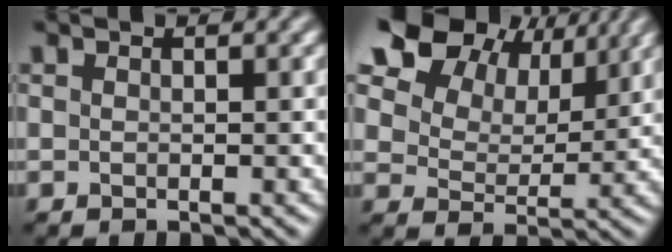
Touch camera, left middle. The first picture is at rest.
{"total": 14.9, "force": [8.6, 9.5, 7.5], "torque": [-0.166, 0.022, 0.175]}